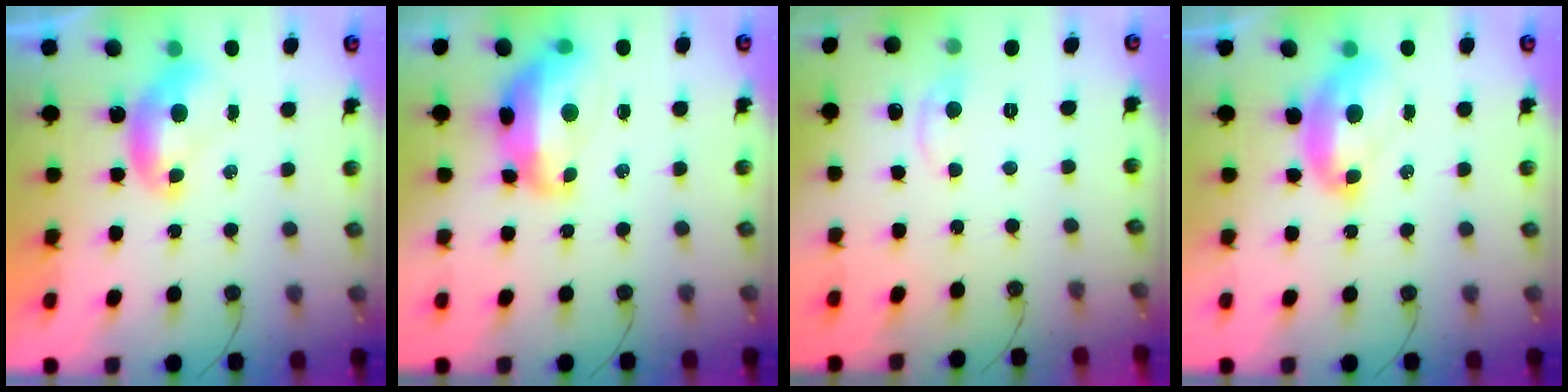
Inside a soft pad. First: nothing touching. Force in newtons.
{"total": 7.1, "press": 7.0, "slide": 1.3}
{"total": 1.0, "press": 0.7, "slide": 0.8}
{"total": 2.1, "press": 2.0, "slide": 0.7}